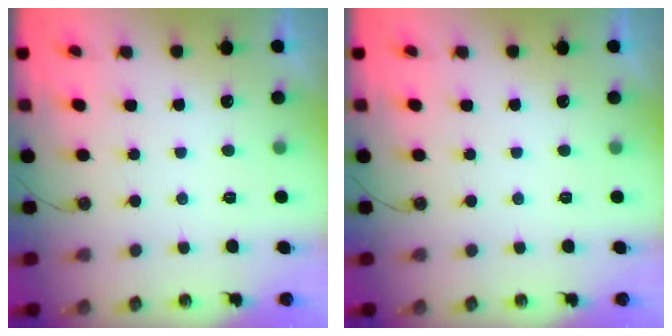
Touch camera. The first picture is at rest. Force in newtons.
{"total": 0.0}